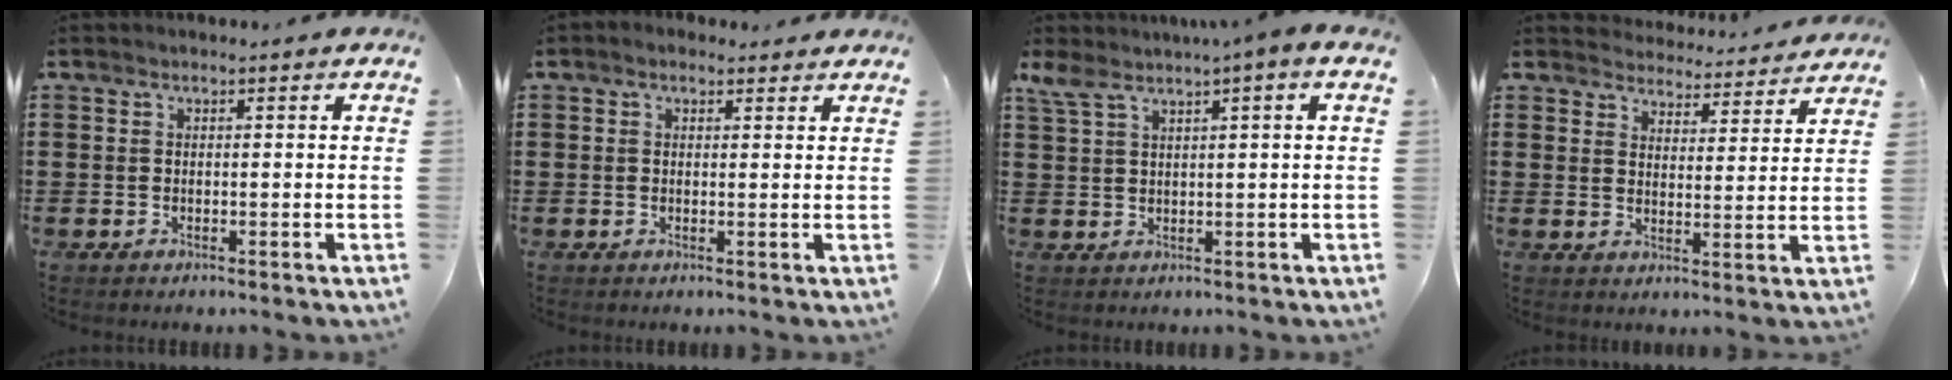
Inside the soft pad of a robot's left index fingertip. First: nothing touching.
{"total": 1.4, "force": [1.1, 0.7, 0.5], "torque": [-0.011, 0.007, 0.020]}
{"total": 3.1, "force": [1.5, 0.4, 2.6], "torque": [-0.058, -0.002, 0.025]}
{"total": 4.3, "force": [4.3, 0.0, -0.3], "torque": [-0.015, -0.029, 0.074]}